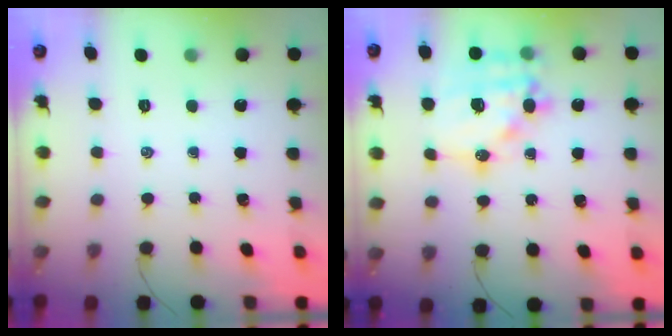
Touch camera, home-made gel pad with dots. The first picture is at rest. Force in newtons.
{"total": 15.8, "press": 15.5, "slide": 3.1}